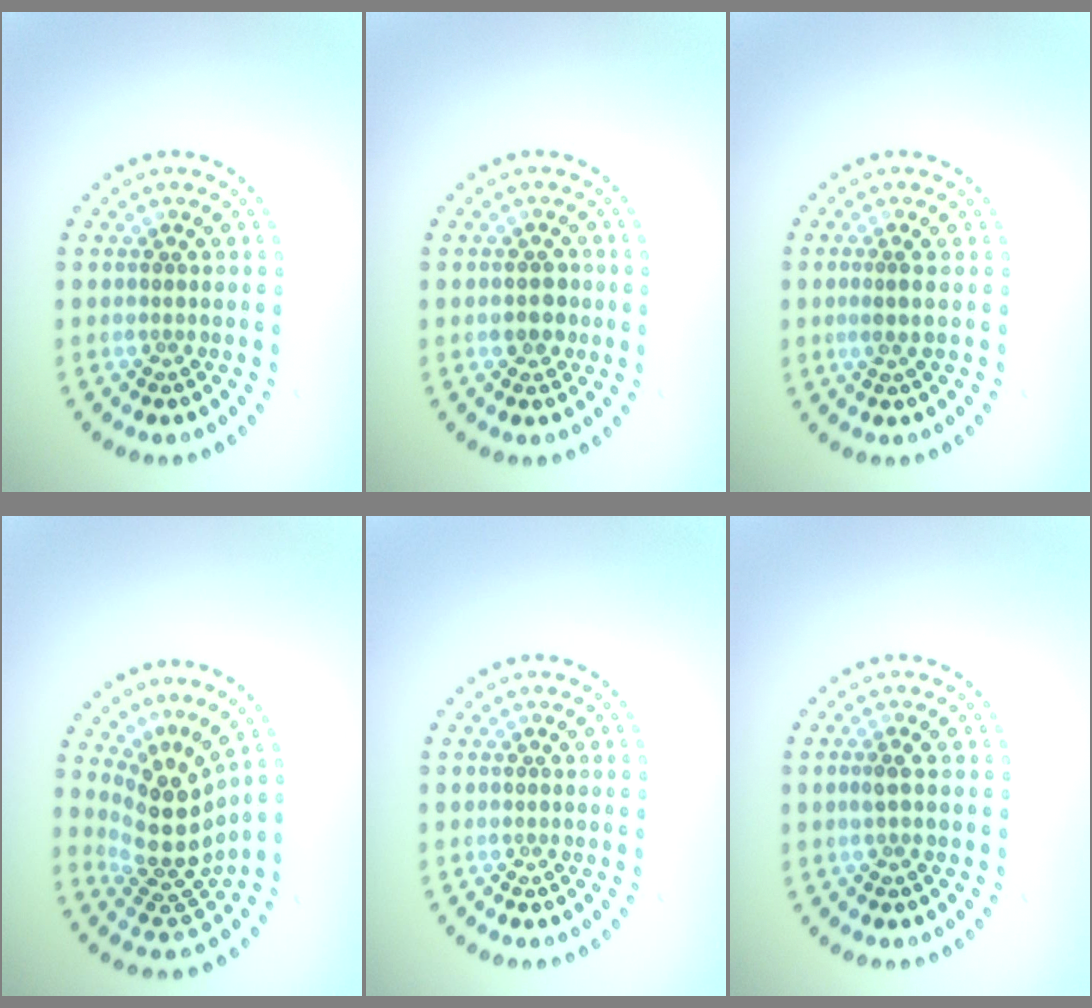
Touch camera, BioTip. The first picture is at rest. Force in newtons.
{"total": 1.9, "press": 1.8, "slide": 0.7}
{"total": 0.9, "press": 0.7, "slide": 0.6}
{"total": 4.9, "press": 3.6, "slide": 3.4}
{"total": 0.0}
{"total": 0.9, "press": 0.7, "slide": 0.5}